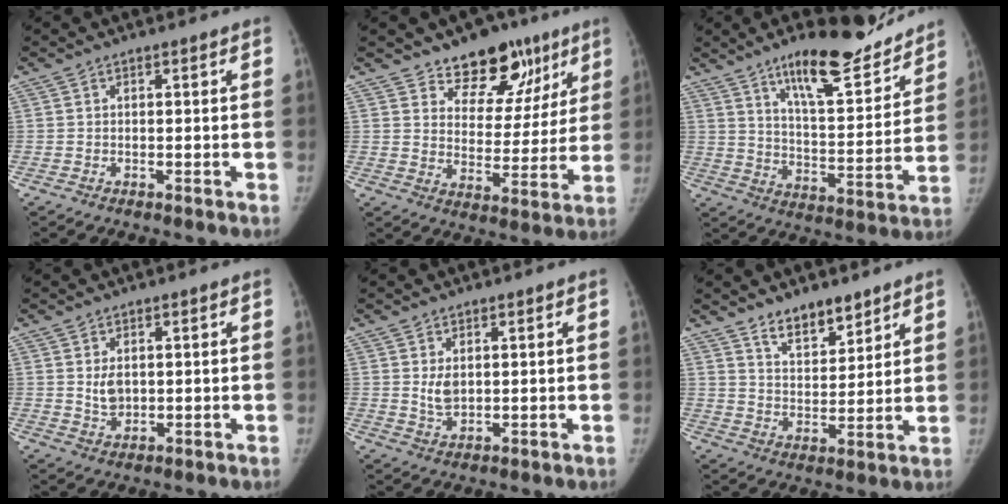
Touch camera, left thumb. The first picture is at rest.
{"total": 14.2, "force": [9.6, 8.8, 5.7], "torque": [-0.009, -0.045, 0.143]}
{"total": 18.1, "force": [13.4, 5.1, 10.9], "torque": [-0.122, -0.087, 0.216]}
{"total": 3.3, "force": [0.6, 2.3, 2.2], "torque": [-0.028, -0.009, 0.018]}
{"total": 3.3, "force": [0.8, 2.2, 2.4], "torque": [-0.032, -0.011, 0.021]}
{"total": 8.2, "force": [6.4, 3.6, 3.7], "torque": [-0.029, -0.050, 0.114]}